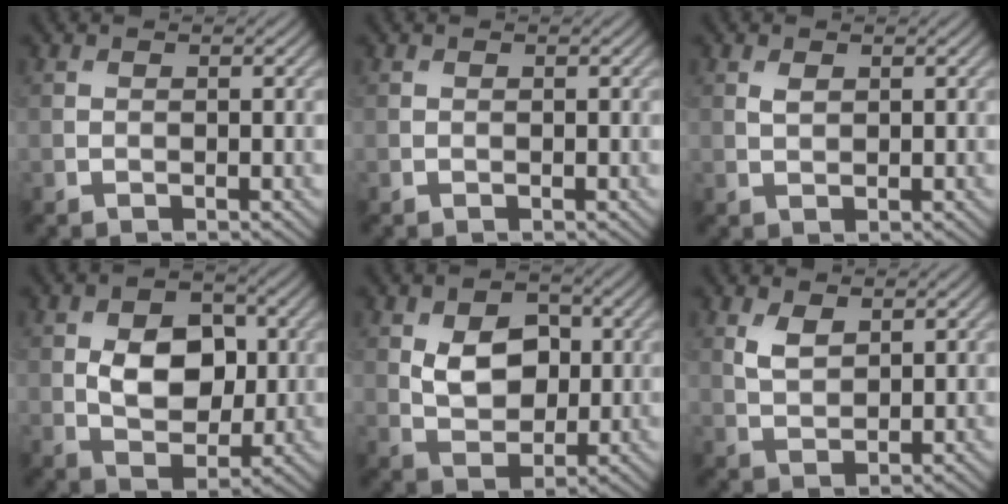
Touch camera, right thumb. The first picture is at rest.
{"total": 0.0}
{"total": 1.2, "force": [0.6, 0.6, 0.8], "torque": [-0.021, -0.002, 0.013]}
{"total": 7.3, "force": [0.6, 4.9, 5.4], "torque": [-0.095, -0.001, 0.004]}
{"total": 6.3, "force": [1.0, 4.3, 4.4], "torque": [-0.085, -0.002, 0.014]}
{"total": 2.9, "force": [1.5, 1.5, 2.0], "torque": [-0.048, -0.003, 0.034]}